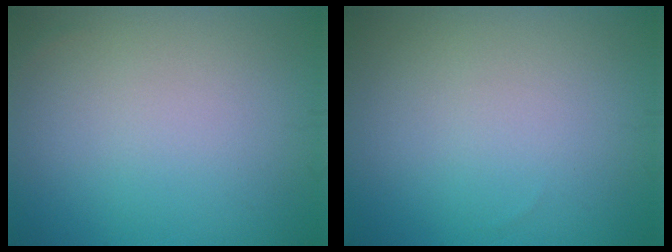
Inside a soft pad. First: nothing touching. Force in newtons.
{"total": 0.0}